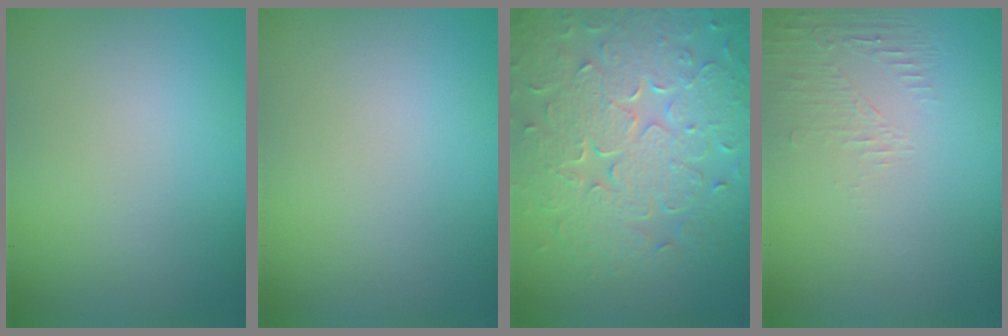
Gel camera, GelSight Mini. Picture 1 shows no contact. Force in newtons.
{"total": 0.0}
{"total": 8.2, "press": 5.9, "slide": 5.6}
{"total": 1.3, "press": 0.0, "slide": 1.3}